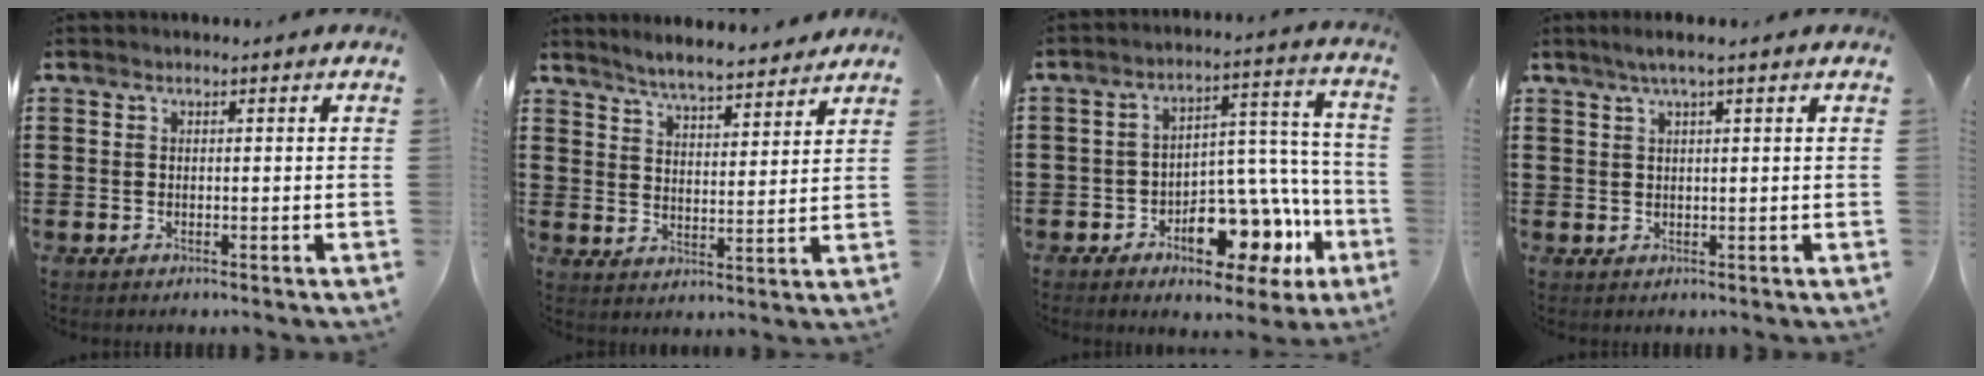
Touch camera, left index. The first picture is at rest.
{"total": 5.1, "force": [4.9, 0.0, 1.1], "torque": [-0.041, -0.023, 0.087]}
{"total": 11.0, "force": [-6.3, 5.7, 7.0], "torque": [-0.113, 0.009, -0.108]}
{"total": 2.5, "force": [1.3, -0.1, 2.1], "torque": [-0.041, 0.001, 0.023]}